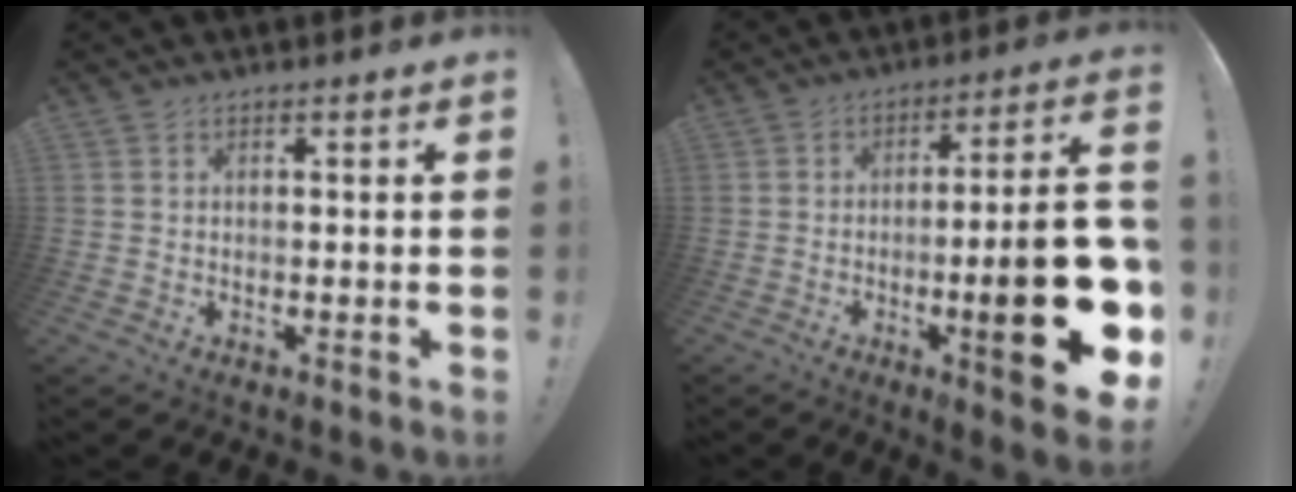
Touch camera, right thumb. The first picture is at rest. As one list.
[{"total": 21.9, "force": [-5.3, 4.7, 20.7], "torque": [-0.306, 0.013, -0.074]}]